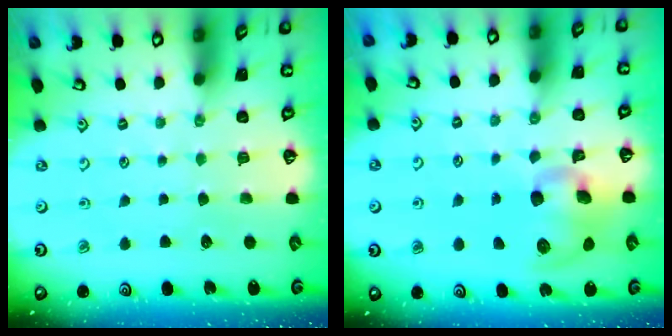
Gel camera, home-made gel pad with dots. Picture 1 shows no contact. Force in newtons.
{"total": 10.6, "press": 10.5, "slide": 1.7}